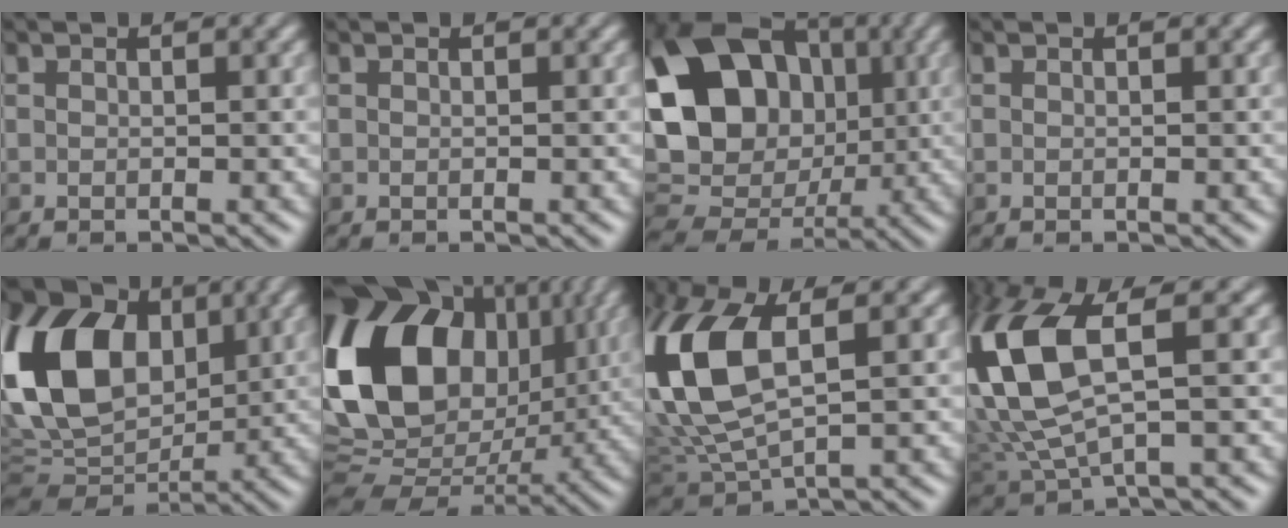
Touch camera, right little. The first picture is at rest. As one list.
[{"total": 0.0}, {"total": 17.3, "force": [2.1, 13.6, 10.6], "torque": [-0.184, 0.012, 0.041]}, {"total": 0.0}, {"total": 16.2, "force": [2.8, 11.4, 11.1], "torque": [-0.233, 0.016, 0.038]}, {"total": 17.9, "force": [4.0, 13.1, 11.5], "torque": [-0.246, 0.018, 0.069]}, {"total": 11.4, "force": [1.6, 5.8, 9.7], "torque": [-0.245, 0.006, 0.031]}, {"total": 11.0, "force": [1.7, 4.6, 9.9], "torque": [-0.242, 0.004, 0.037]}]